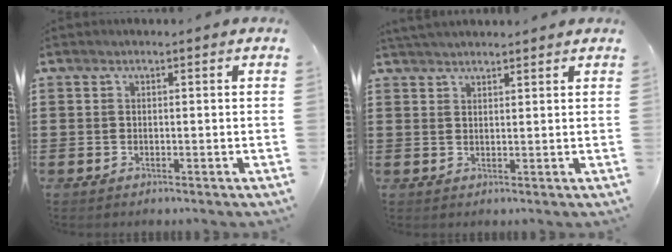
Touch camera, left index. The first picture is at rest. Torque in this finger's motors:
{"motor_torque": [0.97, -0.95, 0.42, 0.07]}